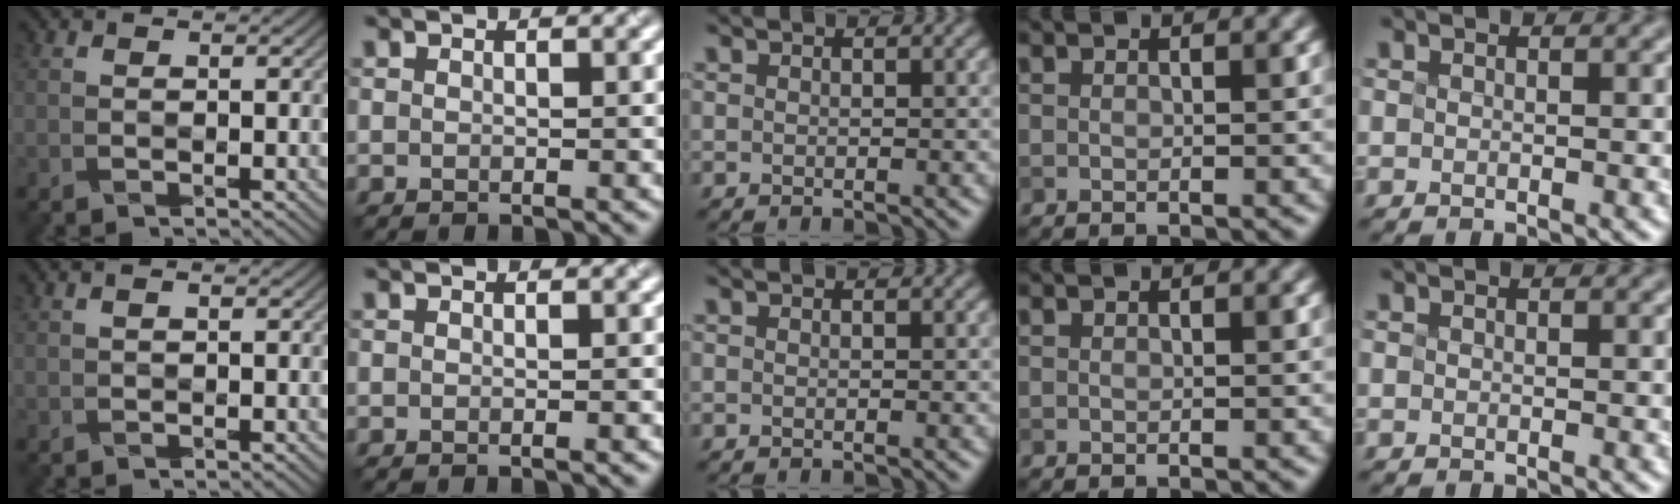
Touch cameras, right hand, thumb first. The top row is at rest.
{"thumb": {"total": 0.5, "force": [0.1, 0.1, 0.5], "torque": [-0.008, 0.003, 0.002]}, "index": {"total": 1.1, "force": [-0.3, 0.5, 0.9], "torque": [0.000, 0.002, -0.009]}}